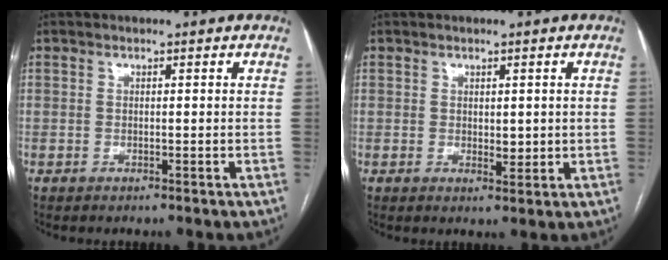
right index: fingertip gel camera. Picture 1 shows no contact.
{"total": 2.4, "force": [0.3, 1.3, 2.0], "torque": [-0.027, -0.007, 0.009]}